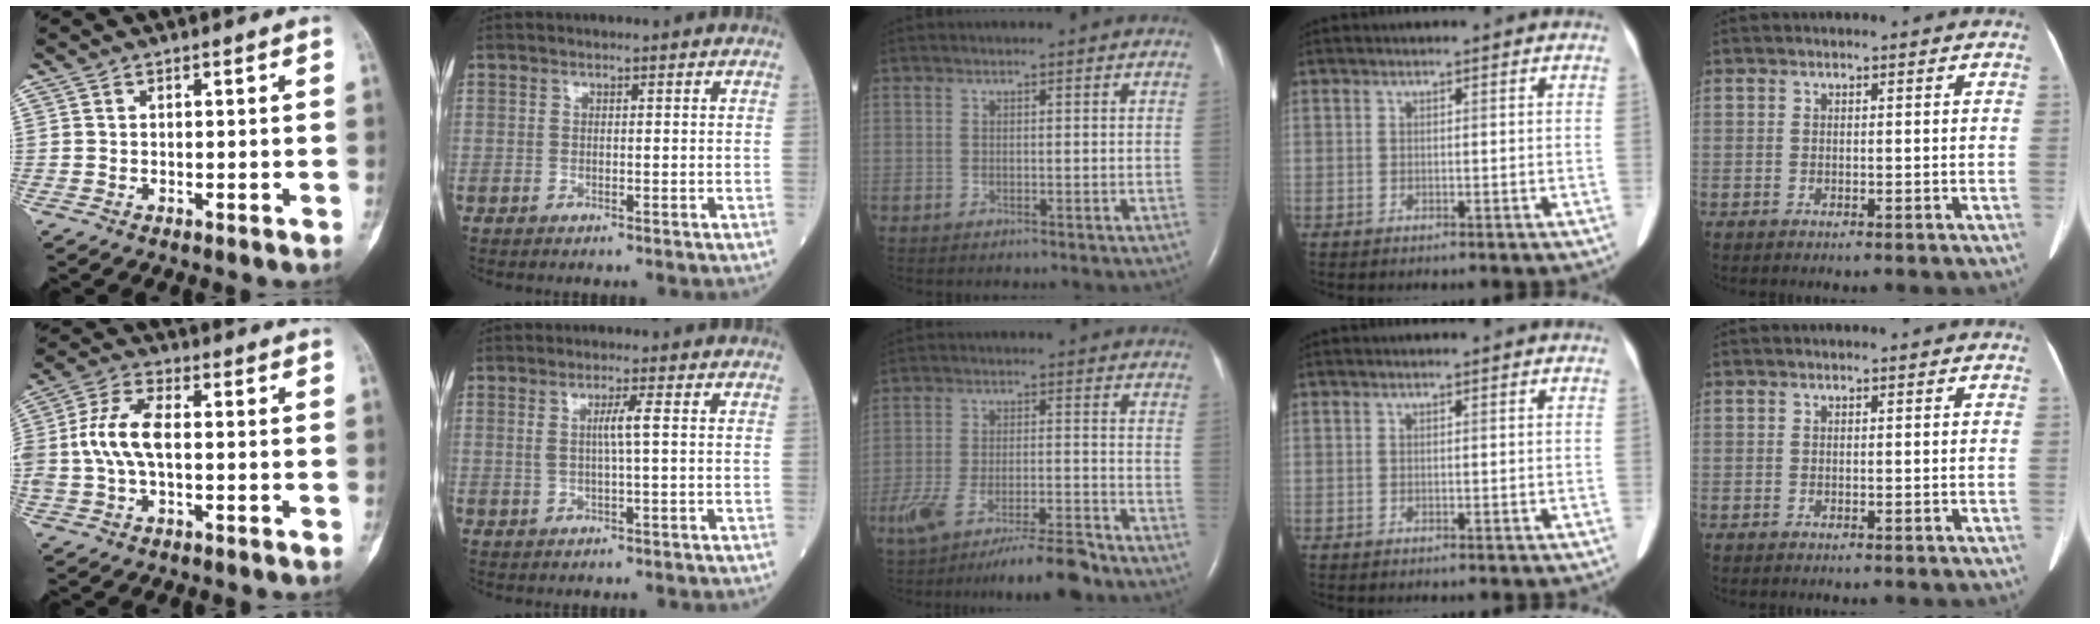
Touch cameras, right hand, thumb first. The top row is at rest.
{"thumb": {"total": 9.1, "force": [-0.2, 4.5, 7.9], "torque": [-0.178, 0.027, -0.006]}, "index": {"total": 3.1, "force": [0.5, -0.4, 3.1], "torque": [-0.059, -0.003, 0.008]}, "middle": {"total": 11.5, "force": [-9.4, 1.3, 6.5], "torque": [-0.114, -0.015, -0.155]}}